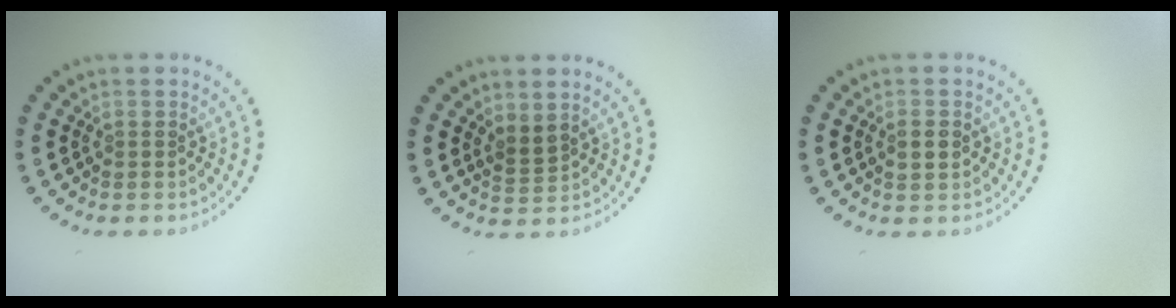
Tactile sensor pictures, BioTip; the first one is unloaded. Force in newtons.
{"total": 1.6, "press": 1.2, "slide": 1.0}
{"total": 1.3, "press": 1.3, "slide": 0.1}